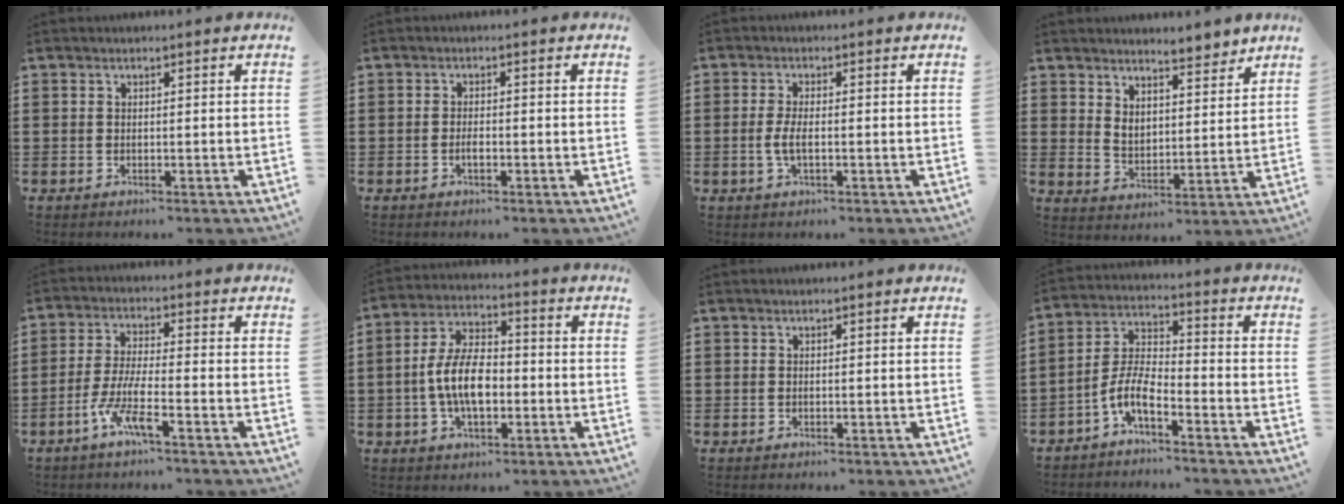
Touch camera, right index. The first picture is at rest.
{"total": 1.5, "force": [-0.6, 0.6, 1.2], "torque": [-0.026, 0.000, -0.009]}
{"total": 3.2, "force": [-0.6, 1.0, 3.0], "torque": [-0.076, -0.005, -0.018]}
{"total": 5.3, "force": [4.7, 2.2, 1.1], "torque": [-0.034, -0.018, 0.085]}
{"total": 6.7, "force": [-4.0, 0.7, 5.3], "torque": [-0.126, -0.013, -0.081]}
{"total": 8.9, "force": [-1.6, 4.5, 7.4], "torque": [-0.165, 0.003, -0.034]}
{"total": 0.0}
{"total": 6.0, "force": [-4.0, 1.8, 4.1], "torque": [-0.117, -0.010, -0.088]}